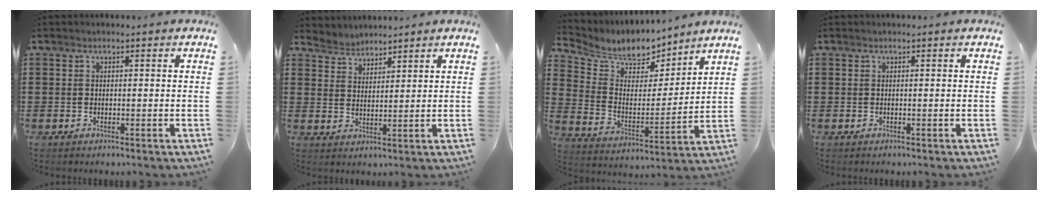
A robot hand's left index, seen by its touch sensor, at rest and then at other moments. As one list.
[{"total": 2.8, "force": [2.7, 0.7, -0.8], "torque": [0.003, -0.005, 0.050]}, {"total": 7.1, "force": [6.4, 2.7, 1.3], "torque": [-0.066, -0.041, 0.112]}, {"total": 0.0}]